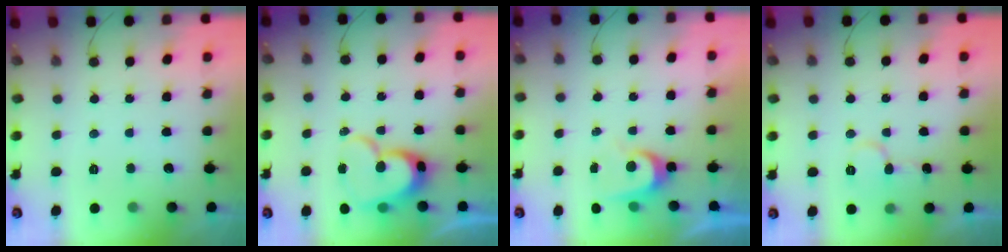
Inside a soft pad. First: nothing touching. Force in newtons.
{"total": 14.2, "press": 14.1, "slide": 1.5}
{"total": 5.1, "press": 5.0, "slide": 0.5}
{"total": 8.5, "press": 8.5, "slide": 0.7}